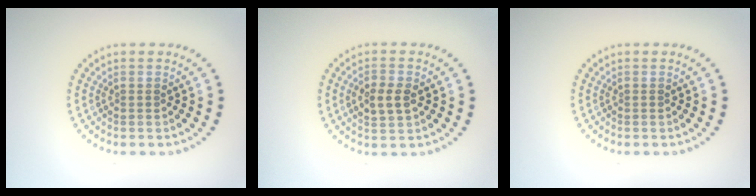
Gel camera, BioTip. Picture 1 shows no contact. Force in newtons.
{"total": 2.7, "press": 2.7, "slide": 0.2}
{"total": 0.0}